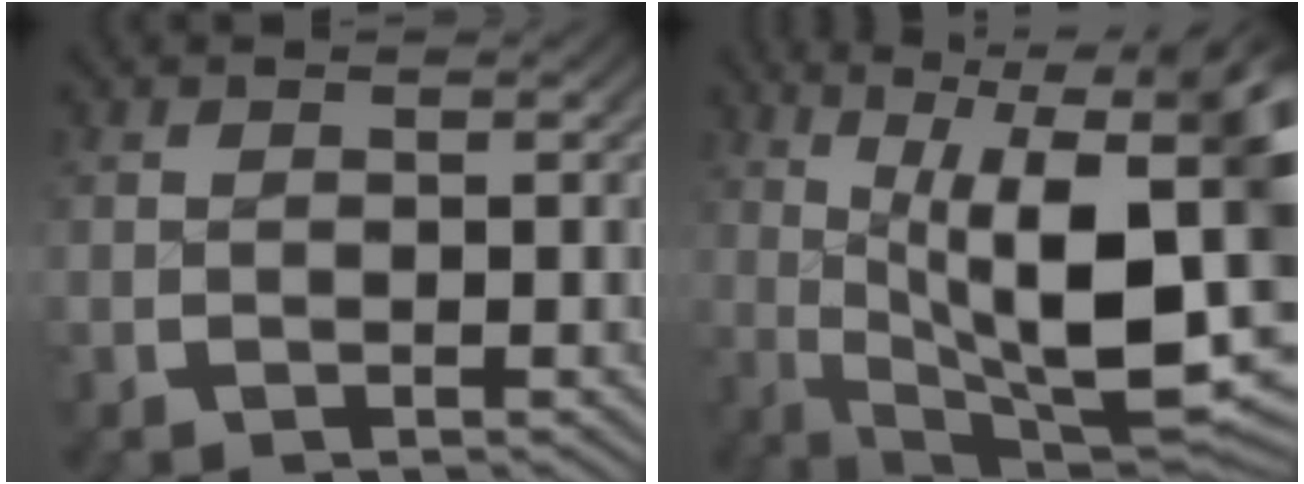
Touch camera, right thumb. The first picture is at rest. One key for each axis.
{"total": 17.0, "fx": -0.6, "fy": 9.0, "fz": 14.4, "tx": -0.232, "ty": -0.058, "tz": 0.018}